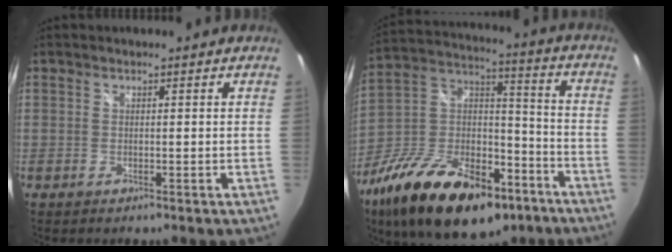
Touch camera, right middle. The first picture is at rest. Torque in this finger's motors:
{"motor_torque": [1.28, -0.86, 0.48, 0.21]}